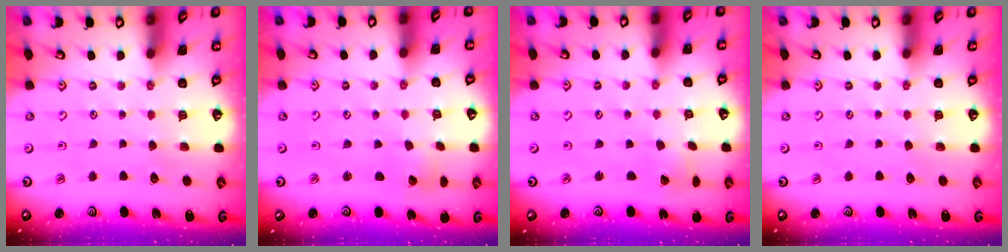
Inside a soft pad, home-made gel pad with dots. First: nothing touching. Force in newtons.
{"total": 1.9, "press": 1.9, "slide": 0.2}
{"total": 1.5, "press": 1.5, "slide": 0.0}
{"total": 0.0}